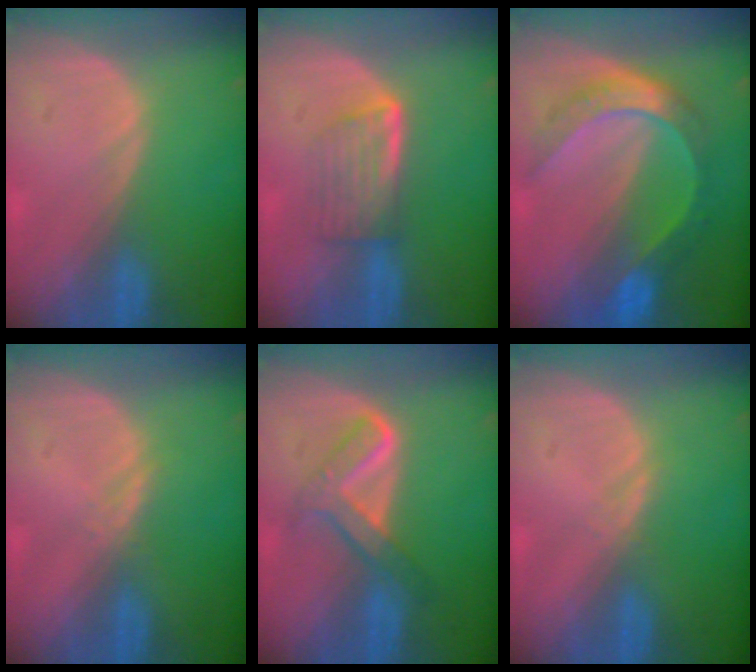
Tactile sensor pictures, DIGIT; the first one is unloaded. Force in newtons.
{"total": 5.8, "press": 5.0, "slide": 2.9}
{"total": 8.2, "press": 8.1, "slide": 0.8}
{"total": 1.1, "press": 1.1, "slide": 0.1}
{"total": 5.4, "press": 5.4, "slide": 0.1}
{"total": 0.6, "press": 0.6, "slide": 0.1}